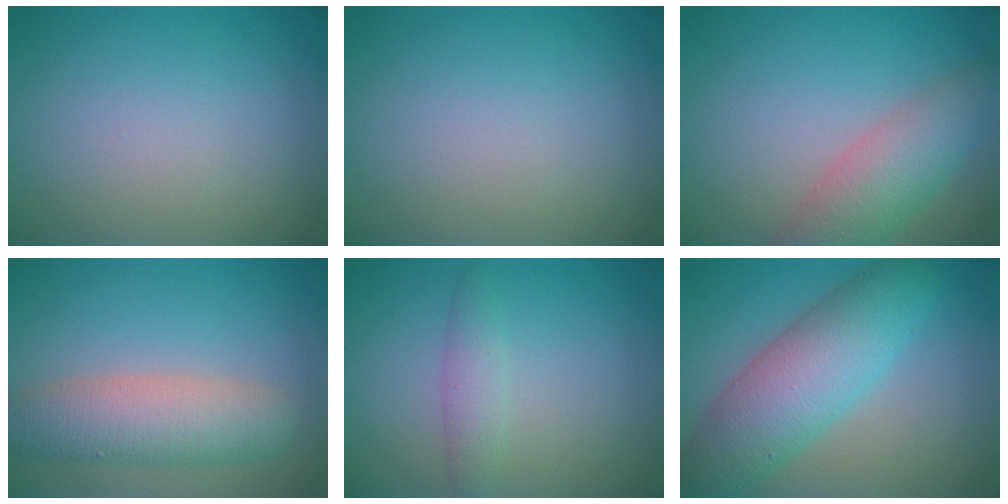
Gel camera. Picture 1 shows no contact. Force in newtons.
{"total": 0.0}
{"total": 5.2, "press": 5.2, "slide": 0.1}
{"total": 5.6, "press": 5.6, "slide": 0.3}
{"total": 1.9, "press": 1.9, "slide": 0.0}
{"total": 8.2, "press": 8.2, "slide": 0.2}